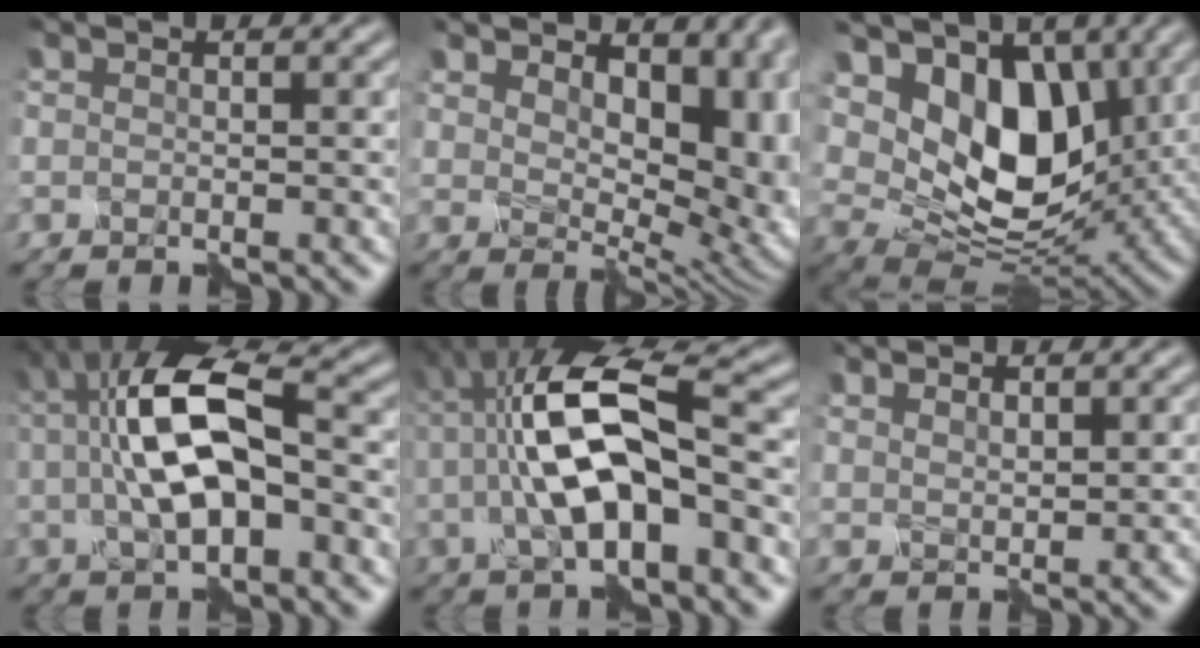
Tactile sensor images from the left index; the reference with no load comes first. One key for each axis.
{"total": 9.9, "fx": 3.8, "fy": 6.2, "fz": 6.7, "tx": -0.087, "ty": -0.016, "tz": 0.076}
{"total": 10.9, "fx": 3.6, "fy": 7.2, "fz": 7.4, "tx": -0.123, "ty": -0.004, "tz": 0.060}
{"total": 8.1, "fx": 0.3, "fy": 3.3, "fz": 7.4, "tx": -0.134, "ty": 0.025, "tz": 0.004}
{"total": 9.2, "fx": -0.5, "fy": 3.4, "fz": 8.5, "tx": -0.154, "ty": 0.027, "tz": -0.007}
{"total": 1.1, "fx": 1.0, "fy": 0.4, "fz": -0.1, "tx": 0.004, "ty": 0.002, "tz": 0.031}